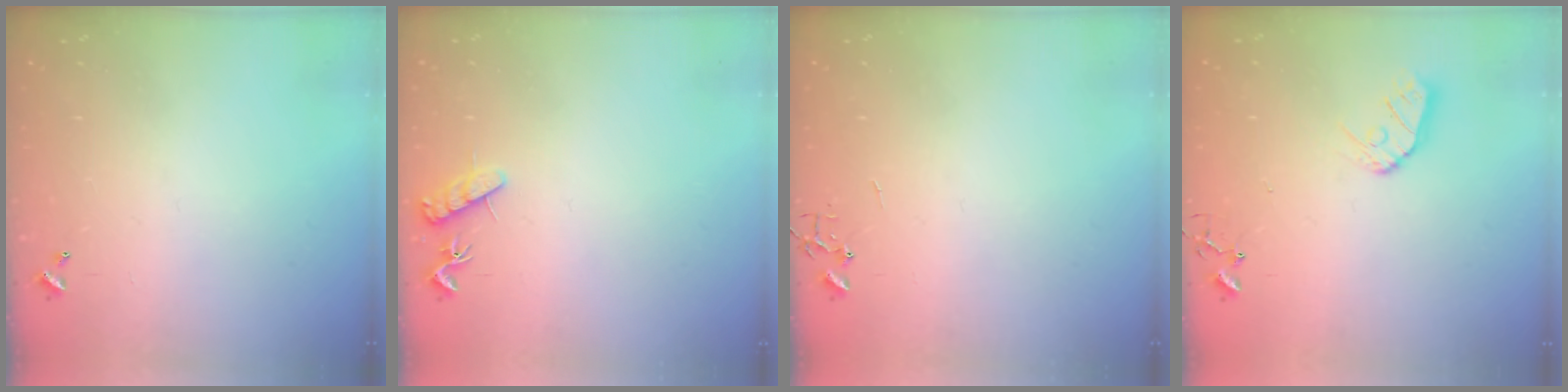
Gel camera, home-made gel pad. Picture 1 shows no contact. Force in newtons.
{"total": 8.1, "press": 8.1, "slide": 0.6}
{"total": 0.0}
{"total": 9.0, "press": 8.9, "slide": 0.8}